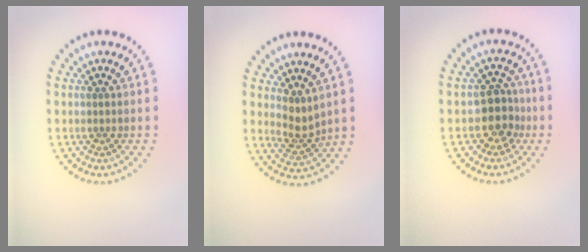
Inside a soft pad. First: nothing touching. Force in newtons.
{"total": 2.2, "press": 1.6, "slide": 1.6}
{"total": 2.9, "press": 2.5, "slide": 1.3}